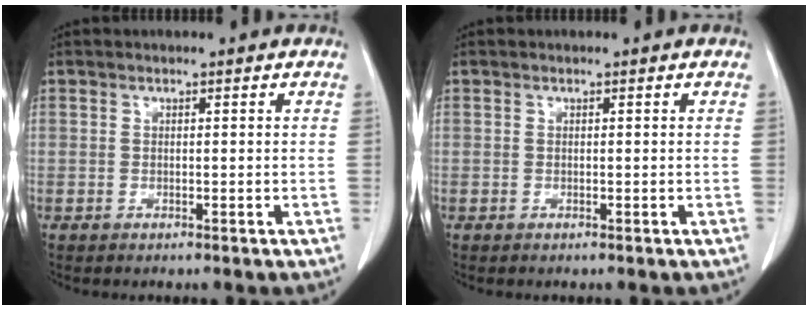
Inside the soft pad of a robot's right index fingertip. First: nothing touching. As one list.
[{"total": 0.0}]